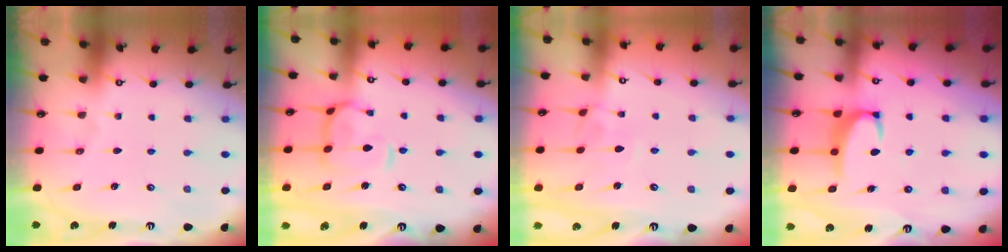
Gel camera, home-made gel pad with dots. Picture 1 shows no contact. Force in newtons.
{"total": 6.7, "press": 6.6, "slide": 1.3}
{"total": 4.1, "press": 4.0, "slide": 0.4}
{"total": 2.9, "press": 2.9, "slide": 0.5}